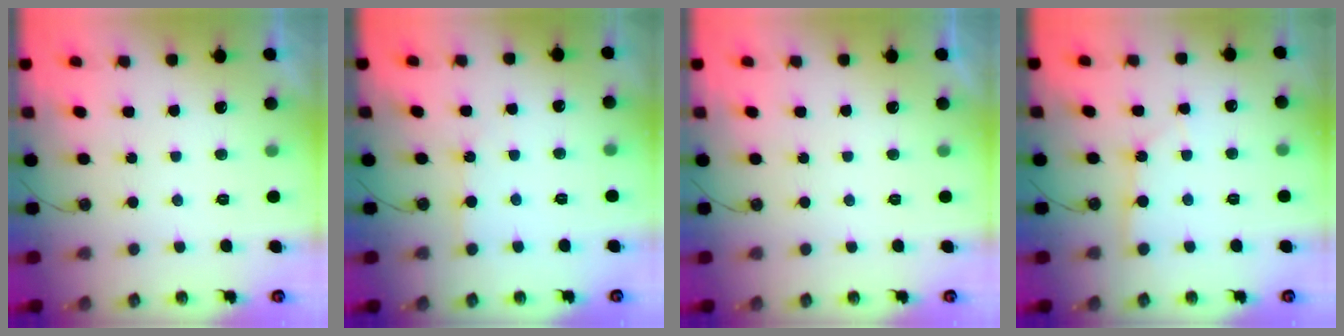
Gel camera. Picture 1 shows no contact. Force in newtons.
{"total": 3.3, "press": 3.3, "slide": 0.4}
{"total": 0.0}
{"total": 1.9, "press": 1.9, "slide": 0.2}